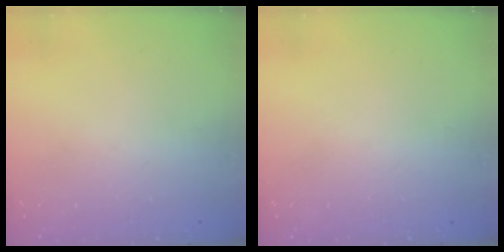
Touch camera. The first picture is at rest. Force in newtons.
{"total": 0.0}